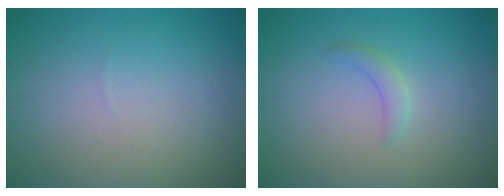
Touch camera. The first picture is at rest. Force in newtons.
{"total": 1.4, "press": 1.4, "slide": 0.1}